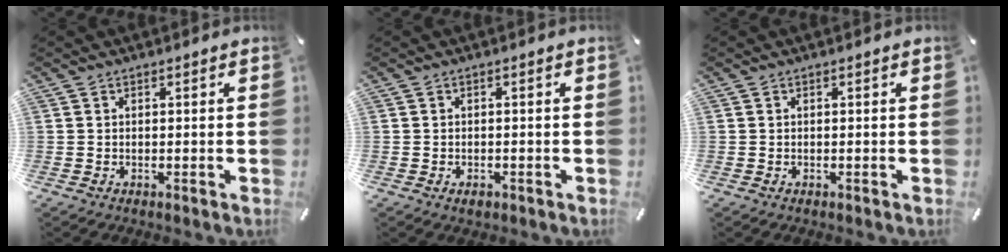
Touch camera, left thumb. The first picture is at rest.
{"total": 1.6, "force": [-0.8, 1.0, 0.9], "torque": [-0.017, 0.003, -0.016]}
{"total": 0.0}